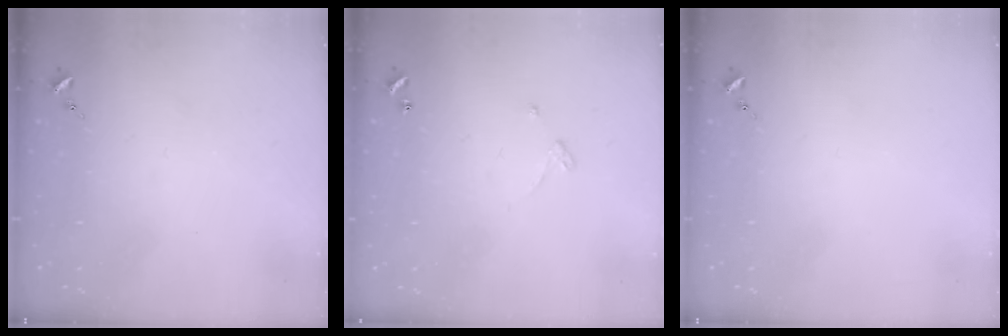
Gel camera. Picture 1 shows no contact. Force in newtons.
{"total": 2.6, "press": 2.6, "slide": 0.2}
{"total": 0.0}